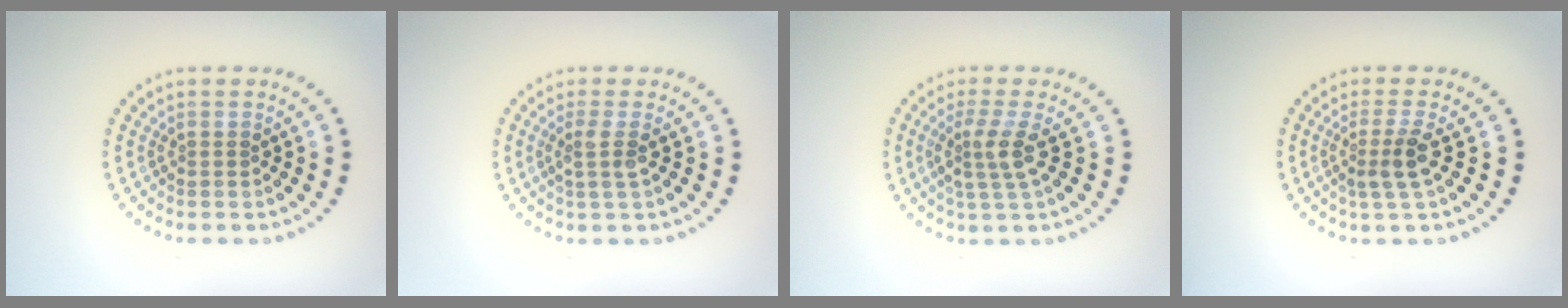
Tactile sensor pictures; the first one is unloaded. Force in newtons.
{"total": 1.8, "press": 1.4, "slide": 1.2}
{"total": 2.7, "press": 2.1, "slide": 1.8}
{"total": 2.4, "press": 1.8, "slide": 1.6}